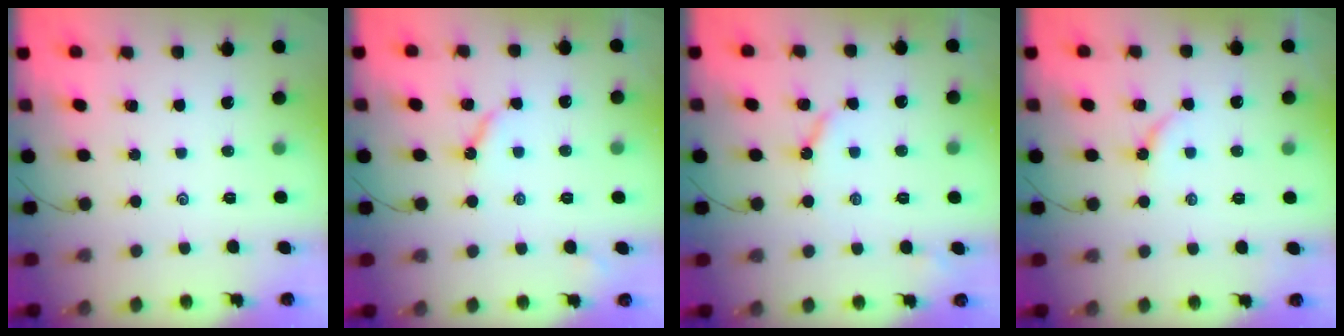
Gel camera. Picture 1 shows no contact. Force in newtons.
{"total": 5.1, "press": 5.1, "slide": 0.7}
{"total": 4.3, "press": 4.2, "slide": 0.5}
{"total": 4.9, "press": 4.8, "slide": 0.5}